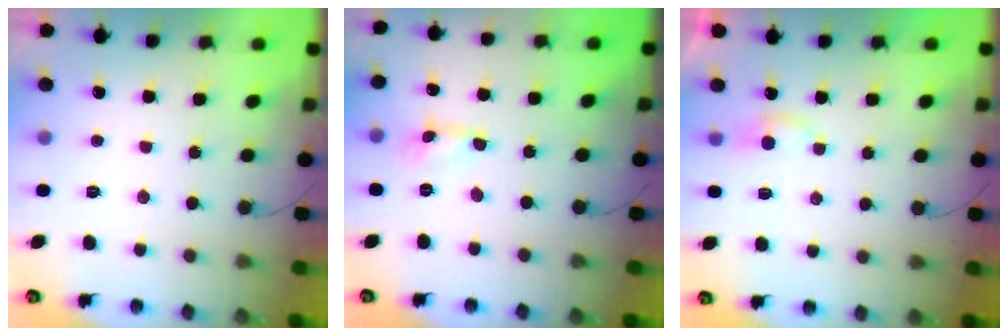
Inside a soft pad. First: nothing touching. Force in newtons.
{"total": 0.0}
{"total": 2.8, "press": 2.8, "slide": 0.3}